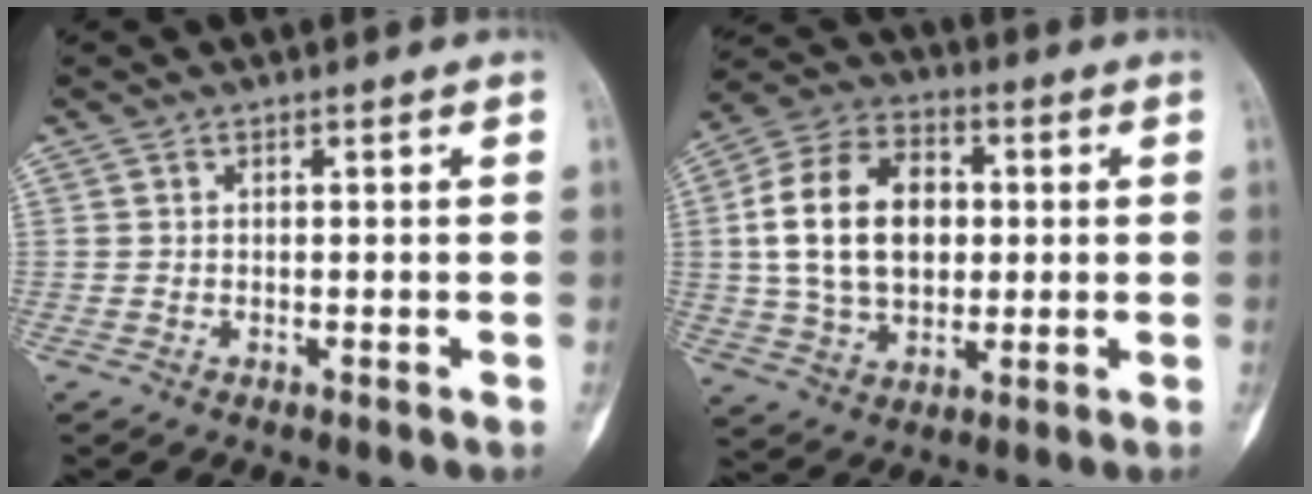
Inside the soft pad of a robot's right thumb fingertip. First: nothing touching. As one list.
[{"total": 17.8, "force": [1.9, 12.4, 12.7], "torque": [-0.205, 0.017, 0.034]}]